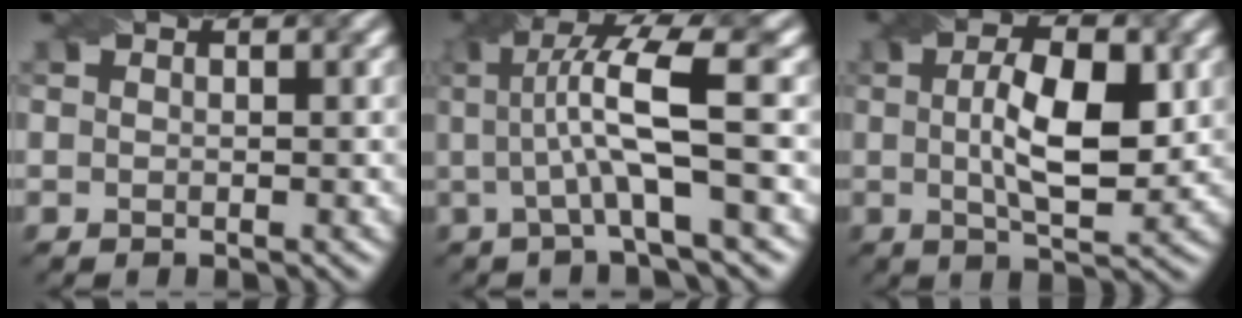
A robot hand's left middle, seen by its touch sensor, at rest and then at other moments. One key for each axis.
{"total": 7.0, "fx": 0.7, "fy": 1.2, "fz": 6.9, "tx": -0.118, "ty": 0.009, "tz": 0.011}
{"total": 7.1, "fx": 0.9, "fy": 2.5, "fz": 6.6, "tx": -0.111, "ty": 0.003, "tz": 0.014}